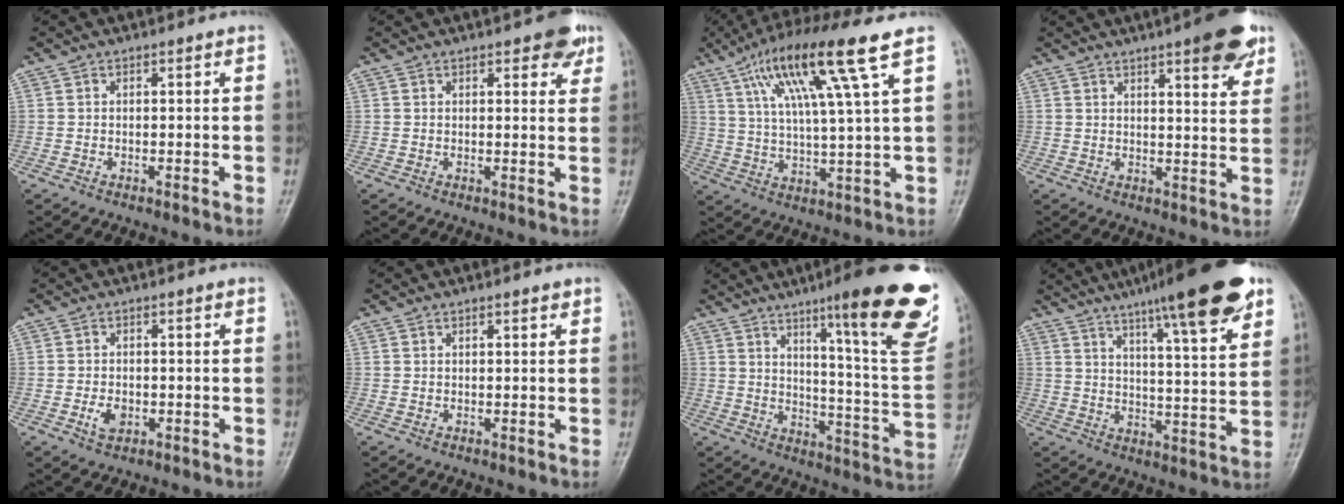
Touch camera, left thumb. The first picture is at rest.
{"total": 4.9, "force": [2.9, 2.0, 3.5], "torque": [-0.024, -0.010, 0.030]}
{"total": 16.2, "force": [7.7, 1.0, 14.2], "torque": [-0.263, -0.007, 0.134]}
{"total": 9.8, "force": [6.0, 2.2, 7.5], "torque": [-0.078, -0.027, 0.074]}
{"total": 3.0, "force": [-0.9, 2.1, 2.0], "torque": [-0.034, 0.002, -0.013]}
{"total": 1.0, "force": [0.7, 0.2, 0.7], "torque": [-0.009, -0.002, 0.010]}
{"total": 24.6, "force": [14.1, 3.6, 19.8], "torque": [-0.242, -0.067, 0.200]}
{"total": 19.4, "force": [12.6, 2.9, 14.5], "torque": [-0.195, -0.041, 0.181]}